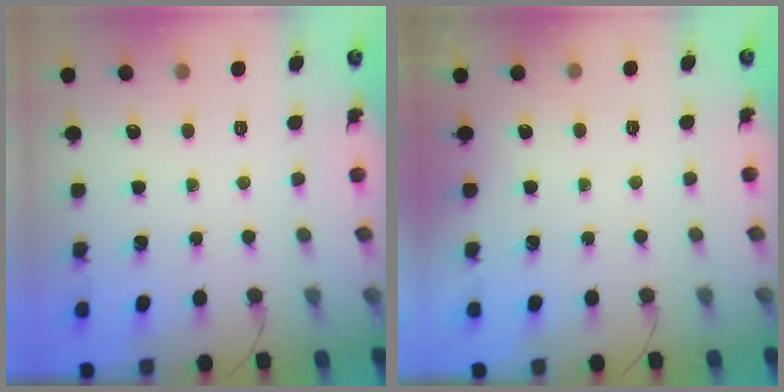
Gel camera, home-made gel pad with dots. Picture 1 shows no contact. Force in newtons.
{"total": 1.9, "press": 1.9, "slide": 0.3}